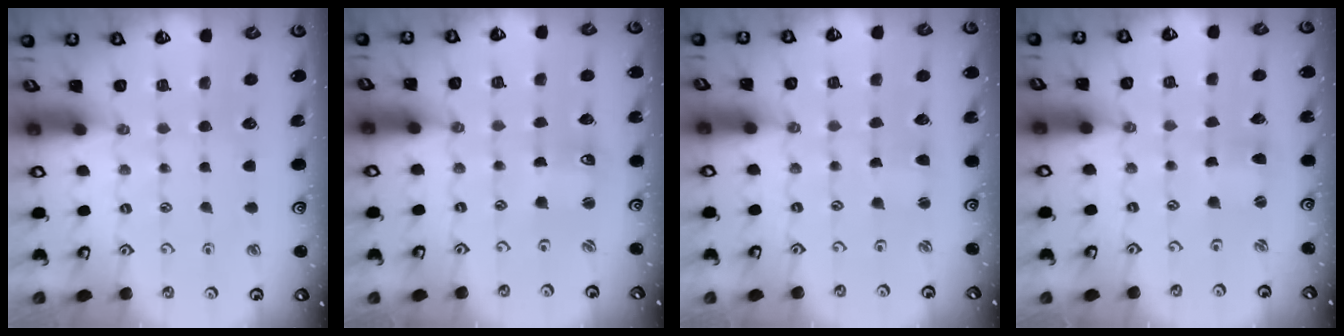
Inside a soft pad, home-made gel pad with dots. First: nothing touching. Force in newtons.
{"total": 2.3, "press": 2.3, "slide": 0.3}
{"total": 1.5, "press": 1.4, "slide": 0.2}
{"total": 0.5, "press": 0.5, "slide": 0.2}